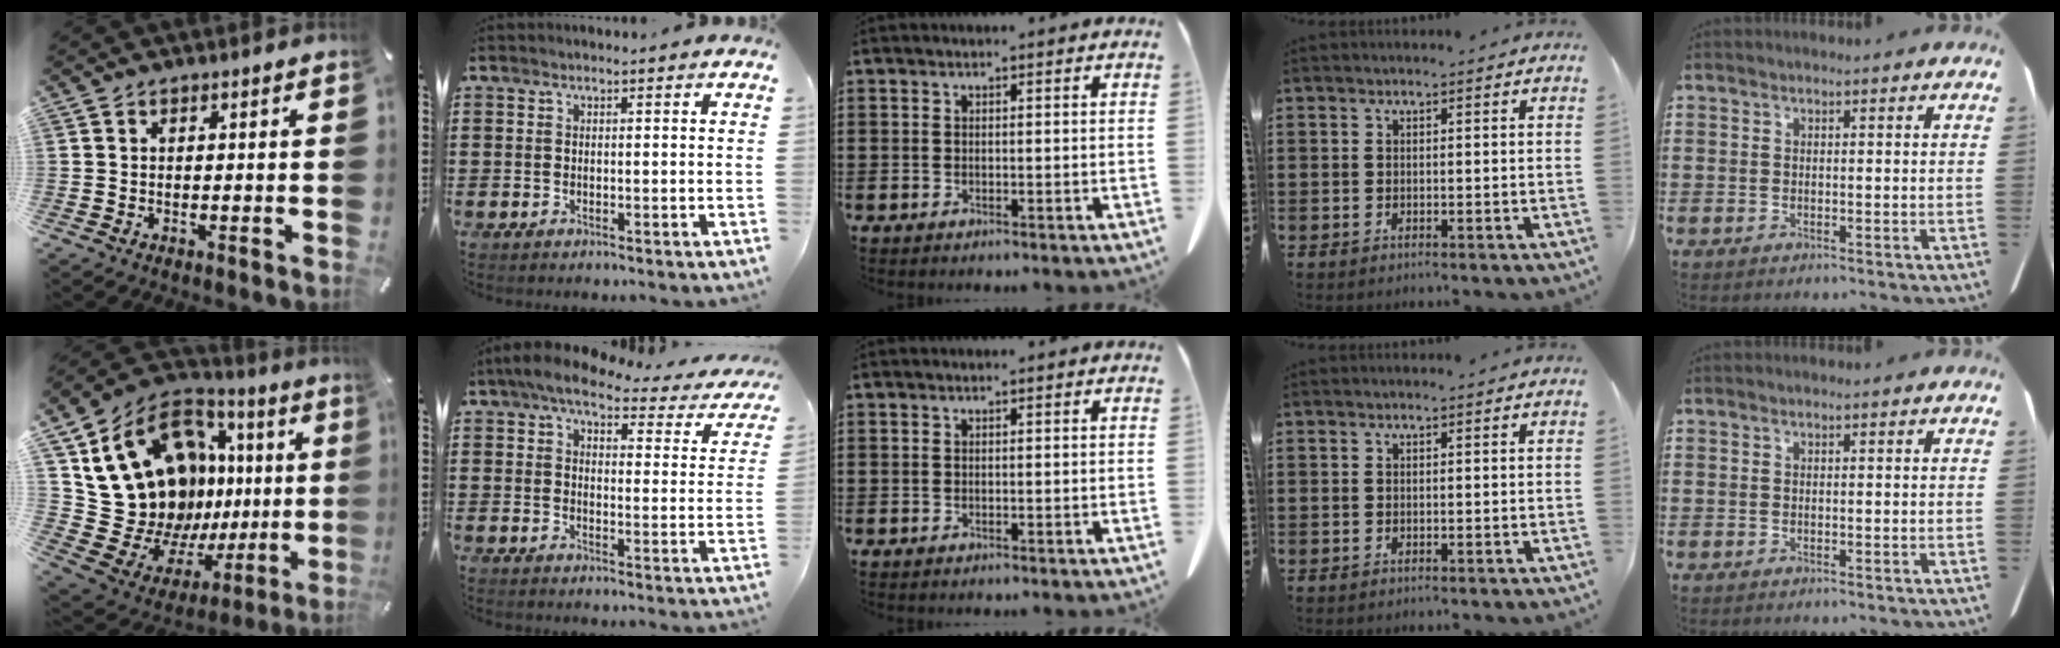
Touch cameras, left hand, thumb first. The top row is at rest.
{"thumb": {"total": 23.8, "force": [5.4, 18.6, 13.9], "torque": [-0.219, -0.084, 0.155]}, "index": {"total": 6.3, "force": [5.2, 1.4, 3.3], "torque": [-0.078, -0.024, 0.087]}}